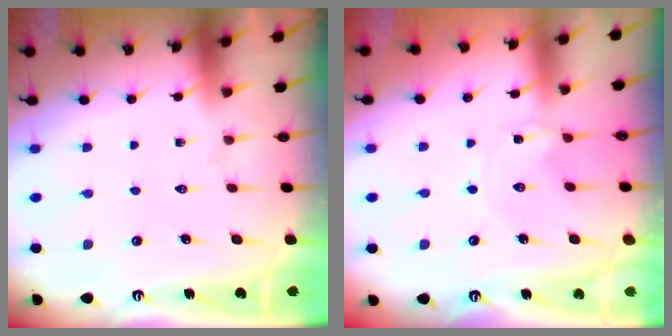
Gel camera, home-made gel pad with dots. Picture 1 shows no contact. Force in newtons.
{"total": 1.1, "press": 1.1, "slide": 0.2}